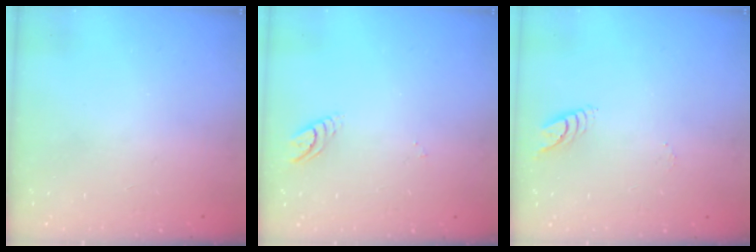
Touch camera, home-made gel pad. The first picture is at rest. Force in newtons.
{"total": 4.0, "press": 4.0, "slide": 0.2}
{"total": 6.2, "press": 6.2, "slide": 0.6}